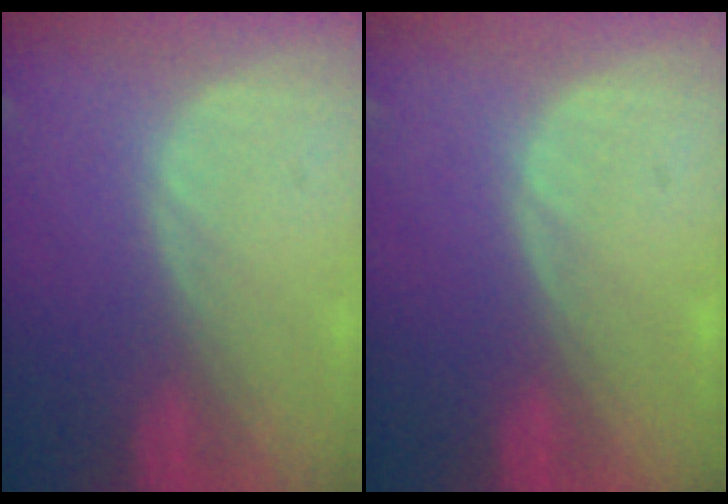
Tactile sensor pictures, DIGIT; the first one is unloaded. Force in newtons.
{"total": 0.0}